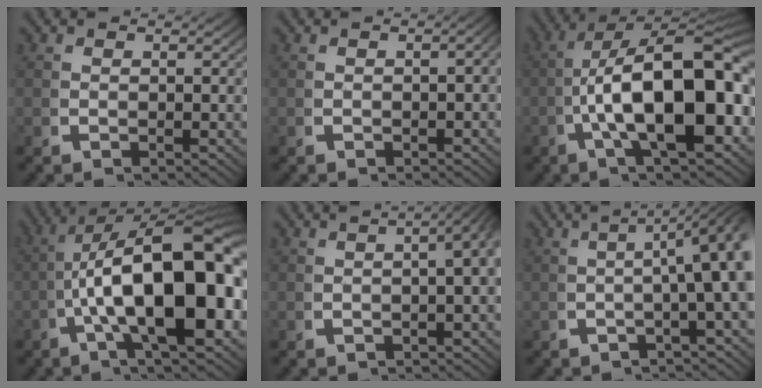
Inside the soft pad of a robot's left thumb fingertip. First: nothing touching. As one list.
[{"total": 1.7, "force": [-0.8, 0.7, 1.3], "torque": [-0.018, 0.003, -0.009]}, {"total": 16.4, "force": [-1.3, 8.4, 14.0], "torque": [-0.229, -0.043, -0.006]}, {"total": 19.5, "force": [-0.8, 9.8, 16.8], "torque": [-0.258, -0.046, 0.004]}, {"total": 6.6, "force": [0.9, 3.6, 5.5], "torque": [-0.054, 0.032, -0.001]}, {"total": 8.4, "force": [0.8, 3.6, 7.5], "torque": [-0.097, 0.017, 0.000]}]